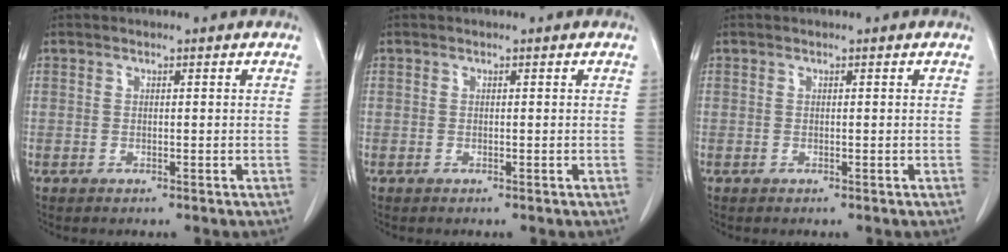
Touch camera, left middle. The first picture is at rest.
{"total": 0.0}
{"total": 0.0}